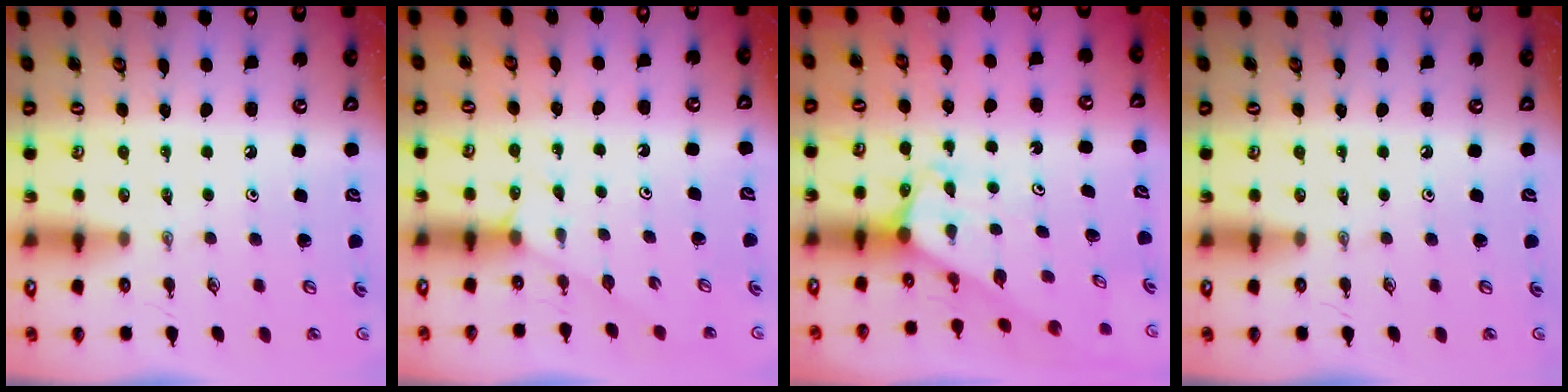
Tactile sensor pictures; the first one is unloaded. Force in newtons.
{"total": 2.6, "press": 2.5, "slide": 0.5}
{"total": 2.0, "press": 2.0, "slide": 0.1}
{"total": 0.0}